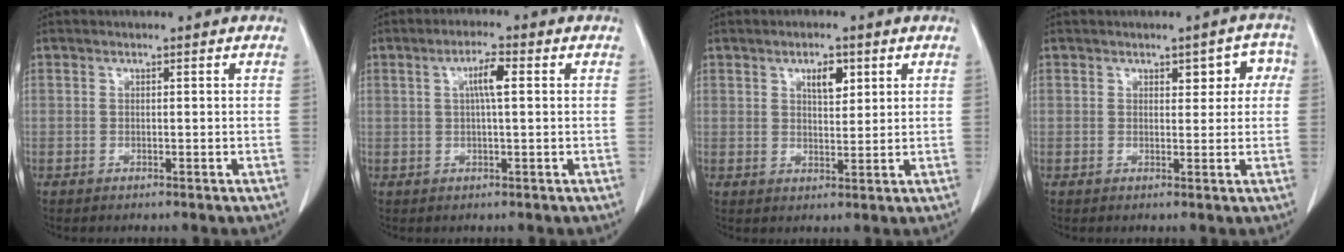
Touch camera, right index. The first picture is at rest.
{"total": 3.8, "force": [0.8, 0.3, 3.7], "torque": [-0.067, 0.006, 0.013]}
{"total": 3.9, "force": [1.9, 1.6, 3.0], "torque": [-0.048, -0.002, 0.032]}
{"total": 4.2, "force": [1.3, 2.2, 3.3], "torque": [-0.026, 0.020, 0.016]}